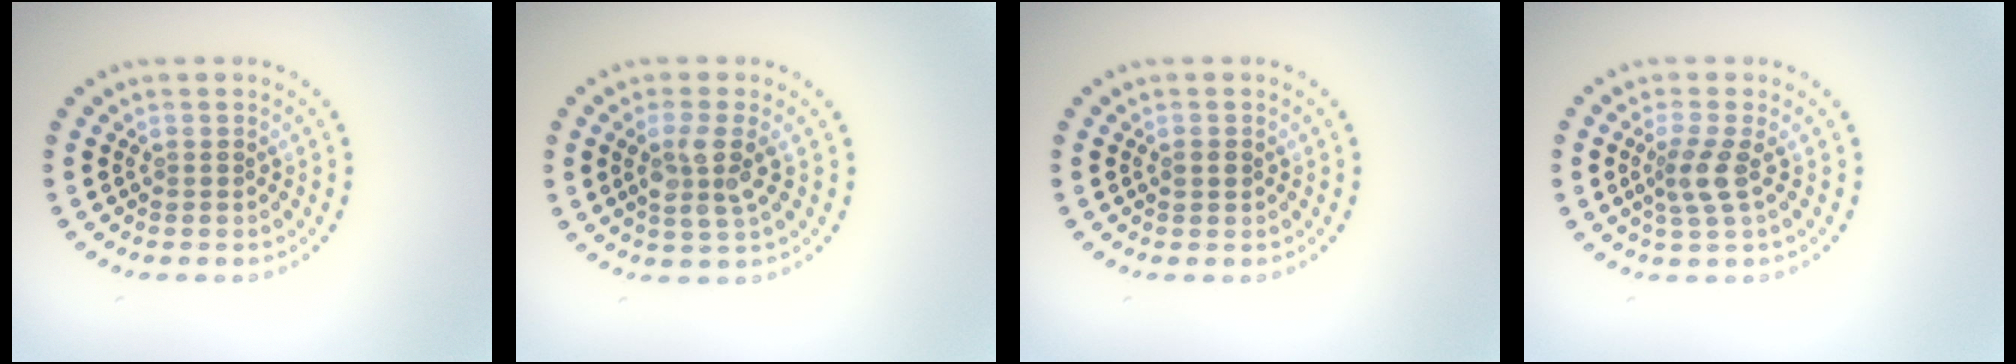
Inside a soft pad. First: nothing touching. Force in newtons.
{"total": 3.0, "press": 2.7, "slide": 1.2}
{"total": 1.1, "press": 1.1, "slide": 0.1}
{"total": 2.4, "press": 1.9, "slide": 1.5}